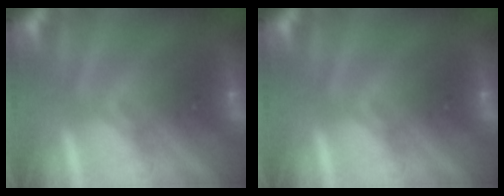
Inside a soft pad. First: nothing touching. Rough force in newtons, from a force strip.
{"total": 0.0}